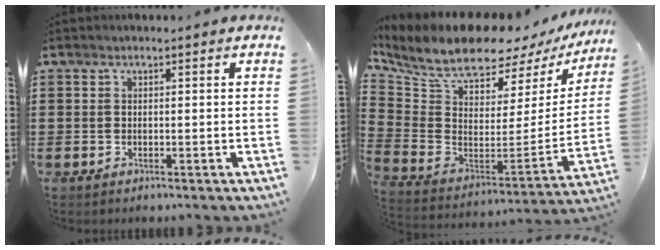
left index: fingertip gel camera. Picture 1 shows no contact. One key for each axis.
{"total": 9.9, "fx": 8.5, "fy": 2.7, "fz": 4.3, "tx": -0.119, "ty": -0.064, "tz": 0.150}